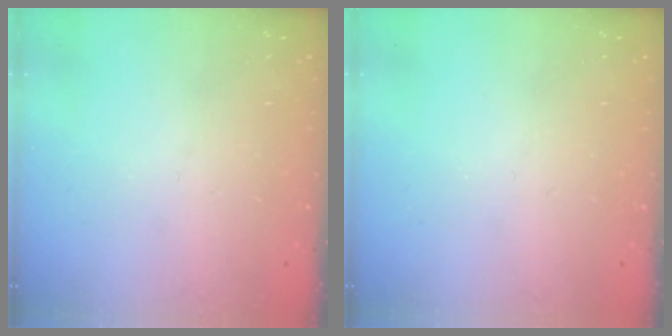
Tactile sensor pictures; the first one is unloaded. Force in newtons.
{"total": 0.0}